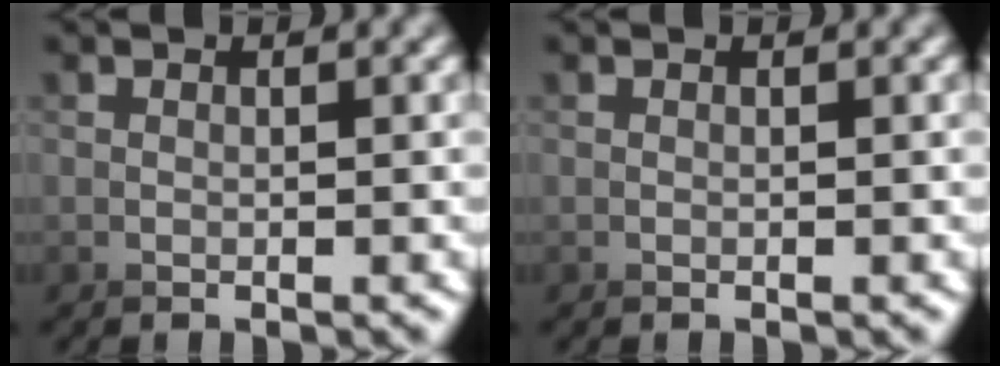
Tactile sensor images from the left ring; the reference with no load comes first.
{"total": 0.0}